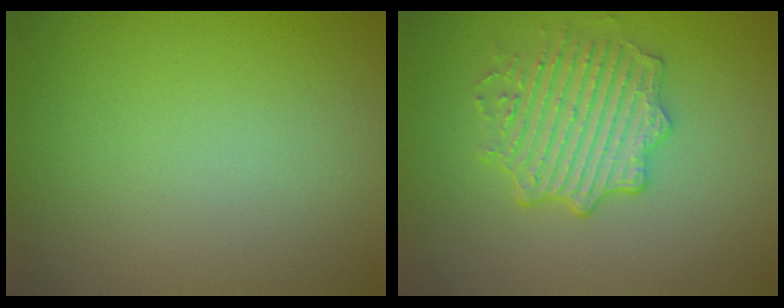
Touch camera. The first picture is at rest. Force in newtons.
{"total": 4.0, "press": 3.7, "slide": 1.6}